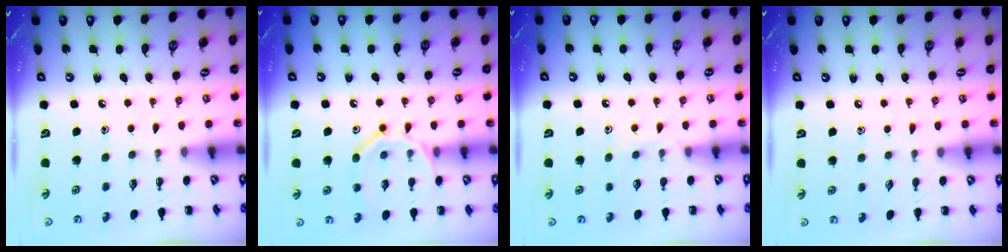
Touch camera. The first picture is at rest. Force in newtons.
{"total": 12.6, "press": 12.6, "slide": 1.2}
{"total": 6.8, "press": 6.8, "slide": 0.8}
{"total": 4.7, "press": 4.4, "slide": 1.7}